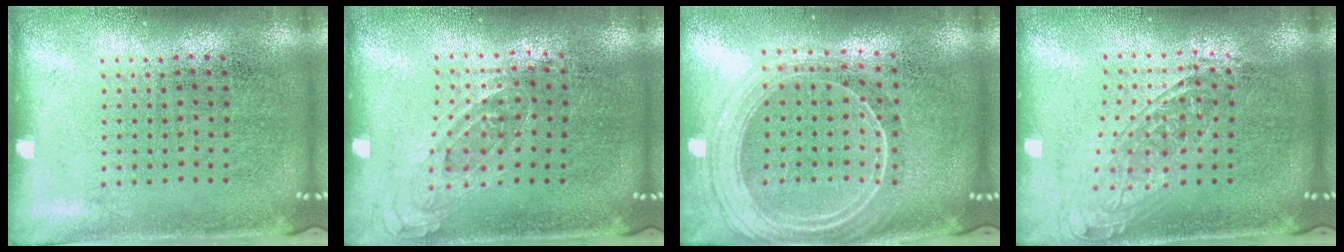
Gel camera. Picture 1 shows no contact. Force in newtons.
{"total": 0.8, "press": 0.7, "slide": 0.5}
{"total": 2.3, "press": 2.0, "slide": 1.1}
{"total": 1.6, "press": 1.3, "slide": 0.9}